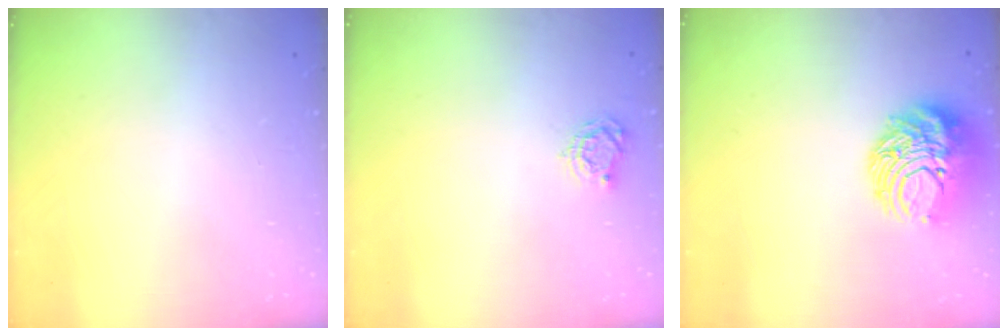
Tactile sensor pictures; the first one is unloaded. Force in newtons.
{"total": 4.4, "press": 4.4, "slide": 0.5}
{"total": 15.5, "press": 15.5, "slide": 1.1}